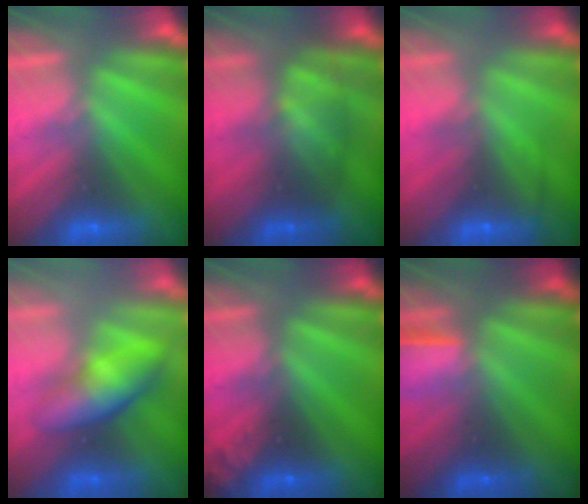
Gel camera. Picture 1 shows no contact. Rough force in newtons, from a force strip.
{"total": 2.3}
{"total": 2.3}
{"total": 3.4}
{"total": 2.3}
{"total": 1.6}